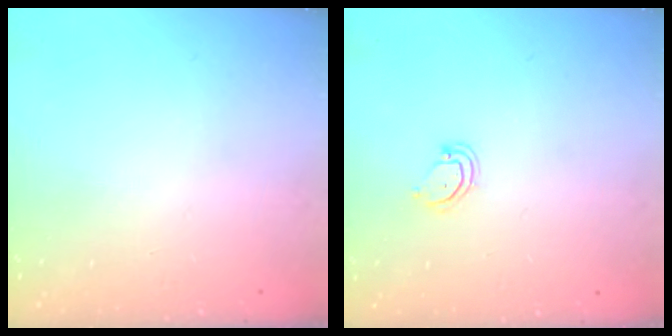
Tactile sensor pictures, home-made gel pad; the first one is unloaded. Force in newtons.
{"total": 3.7, "press": 3.7, "slide": 0.3}